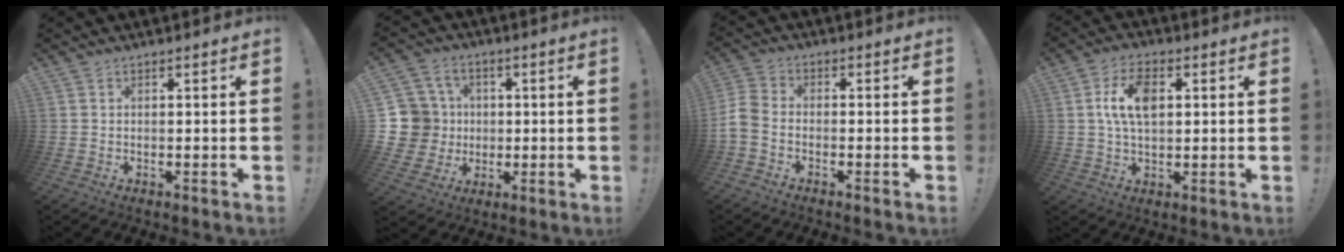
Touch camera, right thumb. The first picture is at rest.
{"total": 10.2, "force": [0.6, 9.9, 2.6], "torque": [-0.048, 0.003, 0.024]}
{"total": 5.6, "force": [-2.4, 3.6, 3.6], "torque": [-0.086, 0.010, -0.042]}
{"total": 9.7, "force": [1.9, 5.5, 7.8], "torque": [-0.145, 0.010, 0.037]}